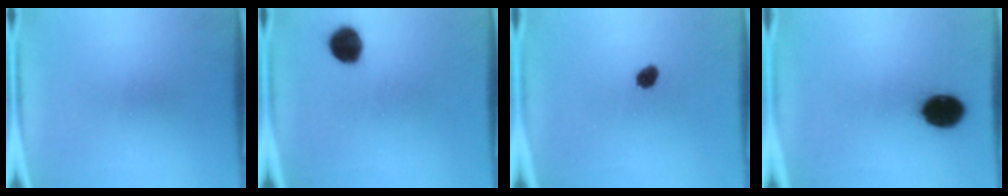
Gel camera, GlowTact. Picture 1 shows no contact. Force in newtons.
{"total": 6.9}
{"total": 2.8}
{"total": 10.0}